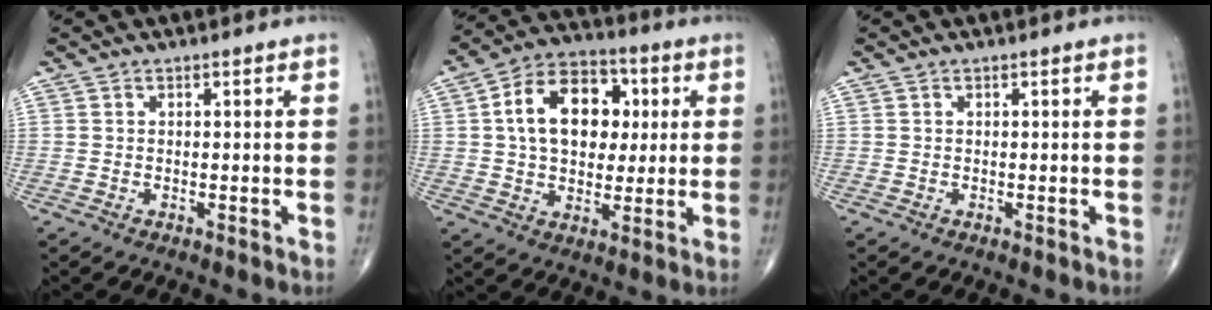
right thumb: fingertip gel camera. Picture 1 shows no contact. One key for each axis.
{"total": 15.8, "fx": 2.8, "fy": 10.9, "fz": 11.1, "tx": -0.142, "ty": 0.013, "tz": 0.040}
{"total": 0.0}